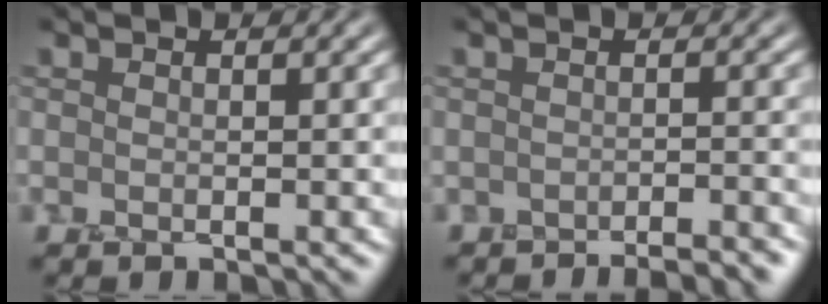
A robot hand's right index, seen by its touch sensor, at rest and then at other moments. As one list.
[{"total": 3.1, "force": [-2.9, 0.3, 1.0], "torque": [0.014, 0.014, -0.034]}]